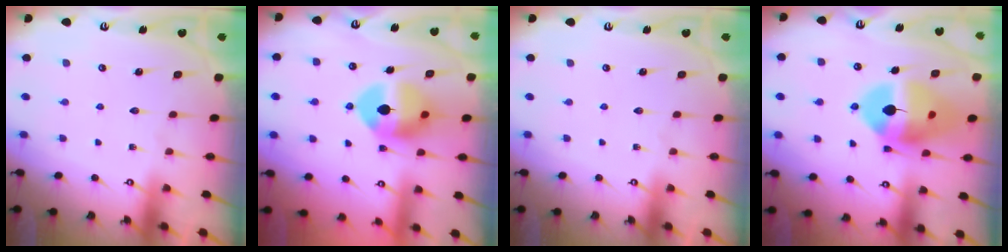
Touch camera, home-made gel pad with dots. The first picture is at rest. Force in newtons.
{"total": 10.6, "press": 10.5, "slide": 1.6}
{"total": 0.0}
{"total": 17.2, "press": 17.1, "slide": 2.2}